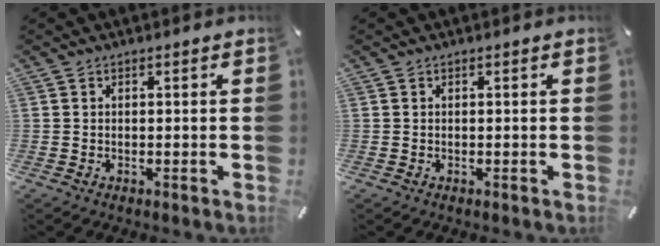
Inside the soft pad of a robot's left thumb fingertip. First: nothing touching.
{"total": 0.0}